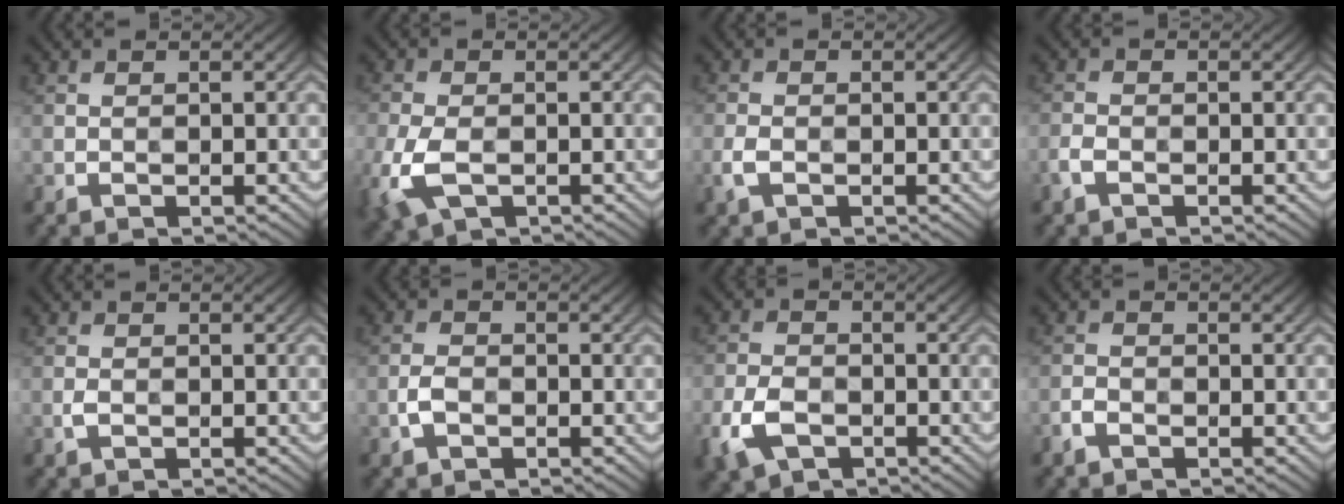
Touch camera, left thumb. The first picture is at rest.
{"total": 7.0, "force": [-2.5, 4.0, 5.1], "torque": [-0.139, -0.016, -0.053]}
{"total": 2.3, "force": [-1.0, 1.4, 1.5], "torque": [-0.040, -0.004, -0.023]}
{"total": 1.9, "force": [-1.2, 1.2, 1.1], "torque": [-0.026, -0.001, -0.028]}
{"total": 0.9, "force": [-0.3, 0.6, 0.6], "torque": [-0.015, 0.000, -0.007]}
{"total": 2.3, "force": [-0.9, 1.5, 1.5], "torque": [-0.036, 0.002, -0.023]}
{"total": 5.9, "force": [-2.8, 3.6, 3.6], "torque": [-0.088, -0.009, -0.062]}
{"total": 1.7, "force": [-1.1, 1.0, 0.8], "torque": [-0.015, 0.000, -0.027]}